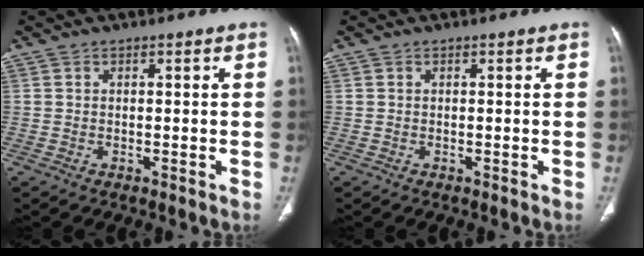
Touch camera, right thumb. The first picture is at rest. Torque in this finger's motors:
{"motor_torque": [-0.29, -0.06, -0.20, 0.11, 0.01]}